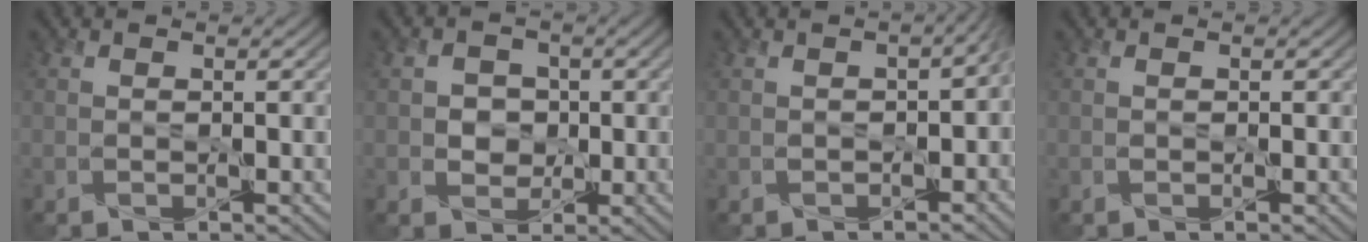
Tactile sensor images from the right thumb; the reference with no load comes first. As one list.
[{"total": 3.5, "force": [0.2, 3.3, 1.2], "torque": [-0.032, 0.002, -0.002]}, {"total": 2.6, "force": [-1.0, 1.5, 1.9], "torque": [-0.025, -0.009, -0.014]}, {"total": 0.0}]